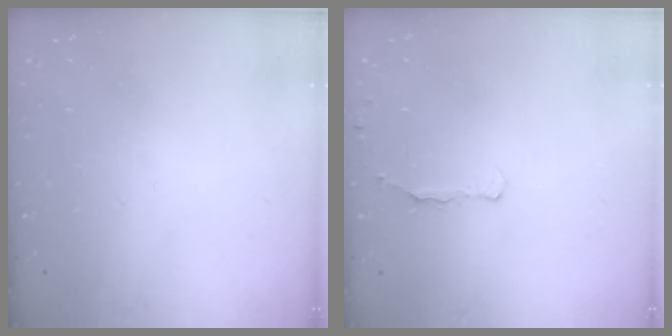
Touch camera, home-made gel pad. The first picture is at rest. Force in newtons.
{"total": 5.2, "press": 3.7, "slide": 3.5}